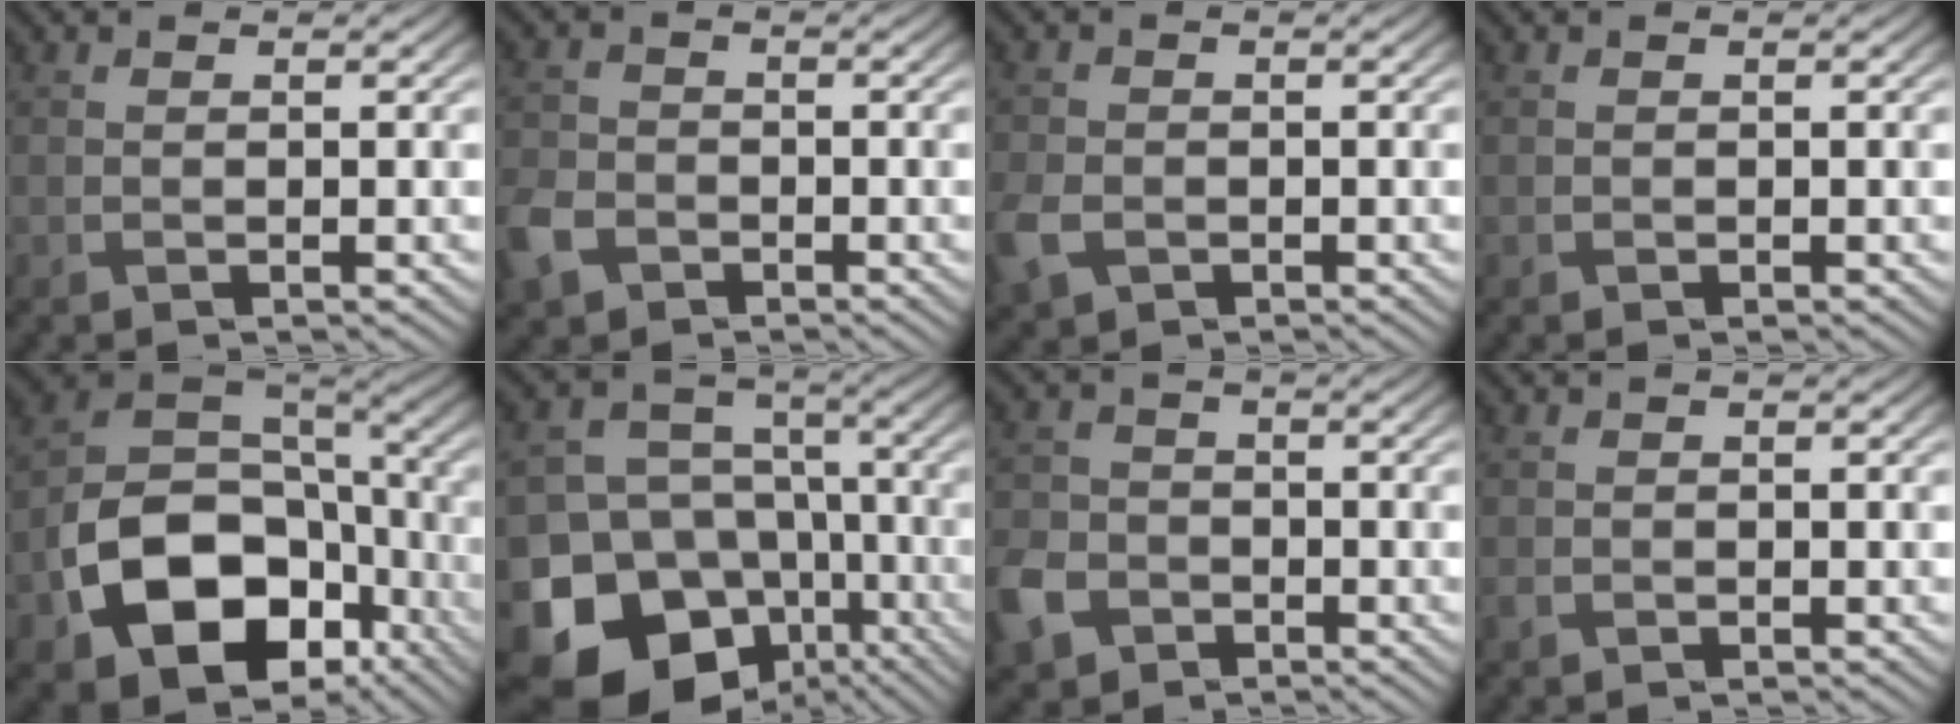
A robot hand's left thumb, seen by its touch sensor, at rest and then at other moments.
{"total": 4.8, "force": [-2.7, 3.4, 2.0], "torque": [-0.062, -0.007, -0.065]}
{"total": 4.3, "force": [-1.9, 3.2, 2.2], "torque": [-0.069, -0.013, -0.044]}
{"total": 0.0}
{"total": 15.8, "force": [-5.9, 11.1, 9.5], "torque": [-0.193, -0.045, -0.100]}
{"total": 19.0, "force": [-10.2, 14.6, 6.7], "torque": [-0.169, -0.066, -0.149]}
{"total": 6.1, "force": [-3.3, 4.4, 2.5], "torque": [-0.072, -0.010, -0.079]}
{"total": 0.7, "force": [-0.4, 0.5, 0.3], "torque": [-0.008, -0.005, -0.006]}